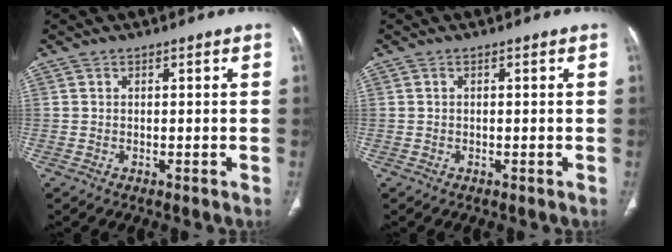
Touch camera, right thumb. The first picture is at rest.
{"total": 0.0}